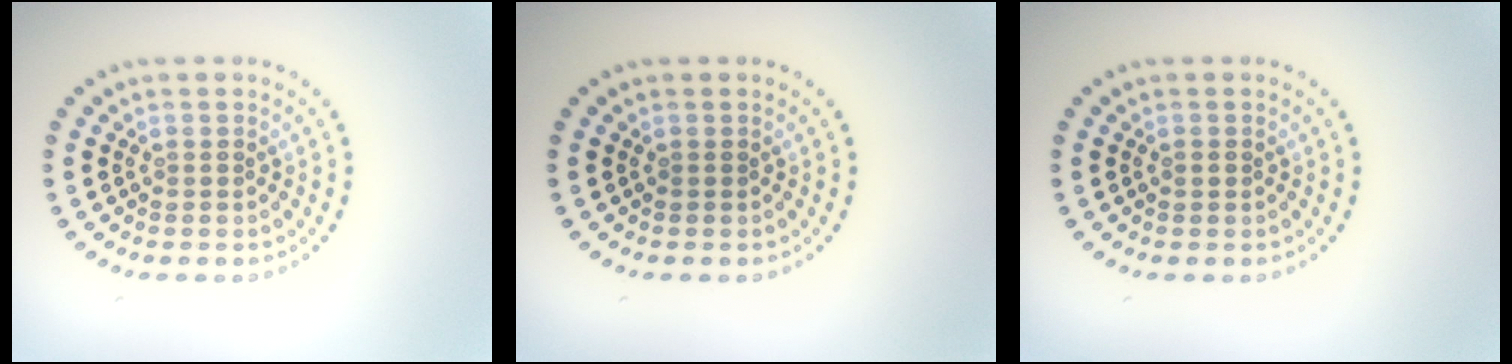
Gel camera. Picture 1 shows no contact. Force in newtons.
{"total": 0.0}
{"total": 0.7, "press": 0.7, "slide": 0.0}